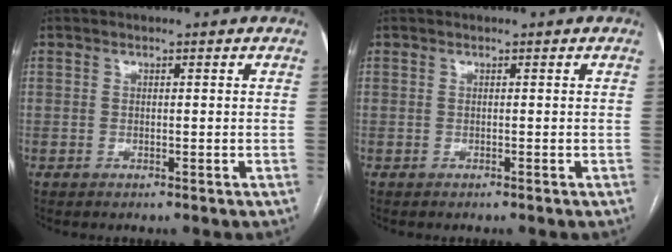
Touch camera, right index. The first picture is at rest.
{"total": 0.0}